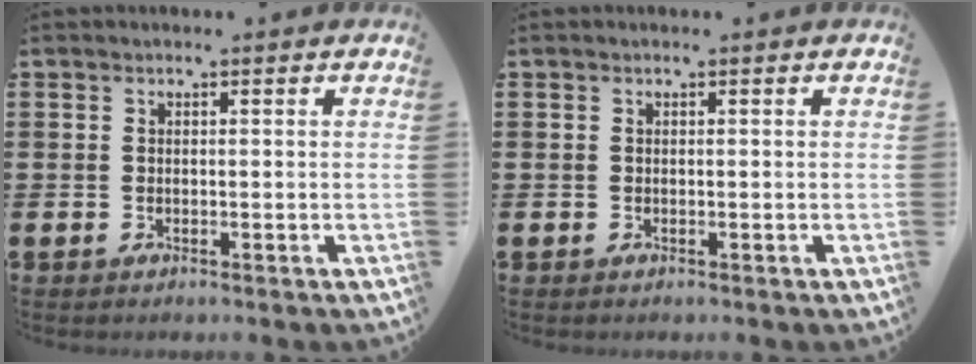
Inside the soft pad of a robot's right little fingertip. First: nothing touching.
{"total": 0.0}